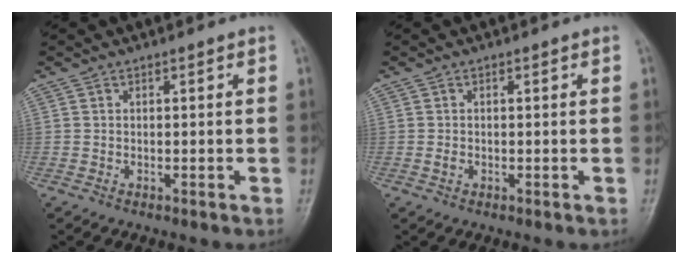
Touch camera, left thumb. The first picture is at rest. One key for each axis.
{"total": 1.0, "fx": -0.2, "fy": 0.8, "fz": 0.6, "tx": -0.010, "ty": 0.000, "tz": -0.005}